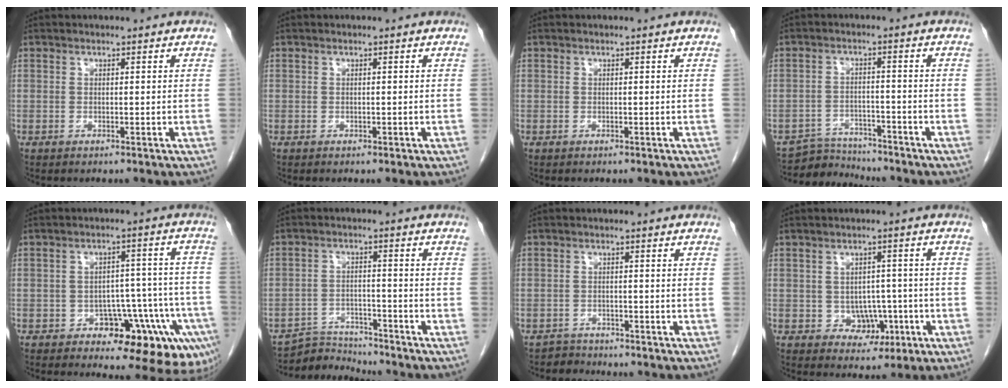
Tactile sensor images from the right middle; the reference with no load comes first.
{"total": 0.0}
{"total": 0.0}
{"total": 5.0, "force": [-4.9, 0.8, -1.0], "torque": [0.015, 0.000, -0.083]}
{"total": 13.3, "force": [-7.7, 6.3, 8.9], "torque": [-0.050, 0.041, -0.097]}
{"total": 5.5, "force": [-5.4, 0.4, -1.2], "torque": [0.018, 0.003, -0.093]}
{"total": 2.1, "force": [-1.7, 0.6, -1.0], "torque": [0.020, -0.002, -0.032]}
{"total": 4.8, "force": [-1.3, 3.9, 2.4], "torque": [-0.022, 0.014, -0.004]}